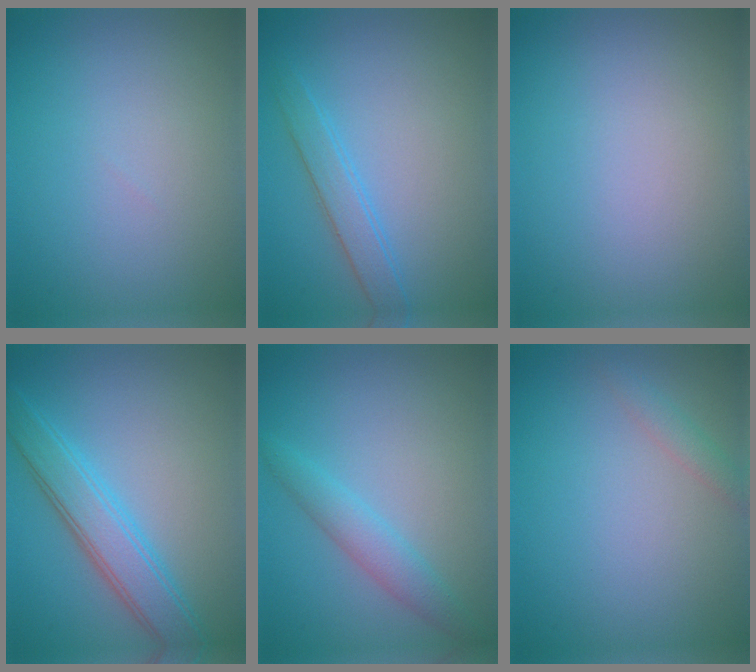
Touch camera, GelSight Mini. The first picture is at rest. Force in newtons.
{"total": 2.3, "press": 2.3, "slide": 0.1}
{"total": 0.0}
{"total": 4.5, "press": 4.5, "slide": 0.1}
{"total": 2.6, "press": 2.6, "slide": 0.1}
{"total": 1.3, "press": 1.3, "slide": 0.1}